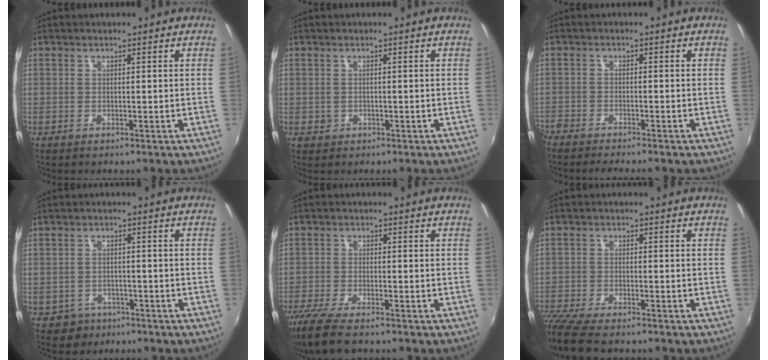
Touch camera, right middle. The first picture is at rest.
{"total": 1.5, "force": [-0.3, 1.4, 0.3], "torque": [-0.005, -0.003, -0.003]}
{"total": 6.6, "force": [-6.0, 1.1, 2.5], "torque": [-0.079, -0.021, -0.106]}
{"total": 4.3, "force": [-2.5, 3.5, 0.6], "torque": [-0.027, 0.005, -0.034]}
{"total": 9.4, "force": [-7.4, 1.8, 5.4], "torque": [-0.133, -0.037, -0.137]}
{"total": 9.2, "force": [-7.9, 1.5, 4.5], "torque": [-0.117, -0.040, -0.143]}